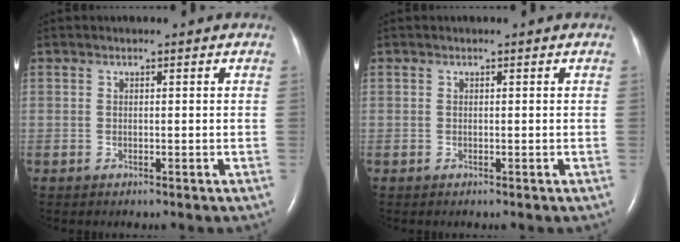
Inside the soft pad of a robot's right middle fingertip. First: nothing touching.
{"total": 0.0}